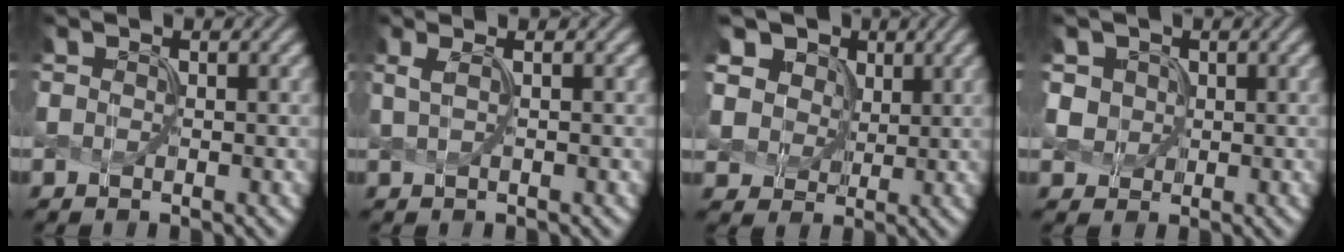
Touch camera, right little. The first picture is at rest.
{"total": 2.5, "force": [1.1, 1.2, 1.9], "torque": [-0.028, 0.013, 0.001]}
{"total": 7.4, "force": [4.0, 5.8, 2.3], "torque": [-0.080, 0.010, 0.073]}
{"total": 1.1, "force": [0.2, 1.1, -0.4], "torque": [-0.003, 0.001, 0.017]}